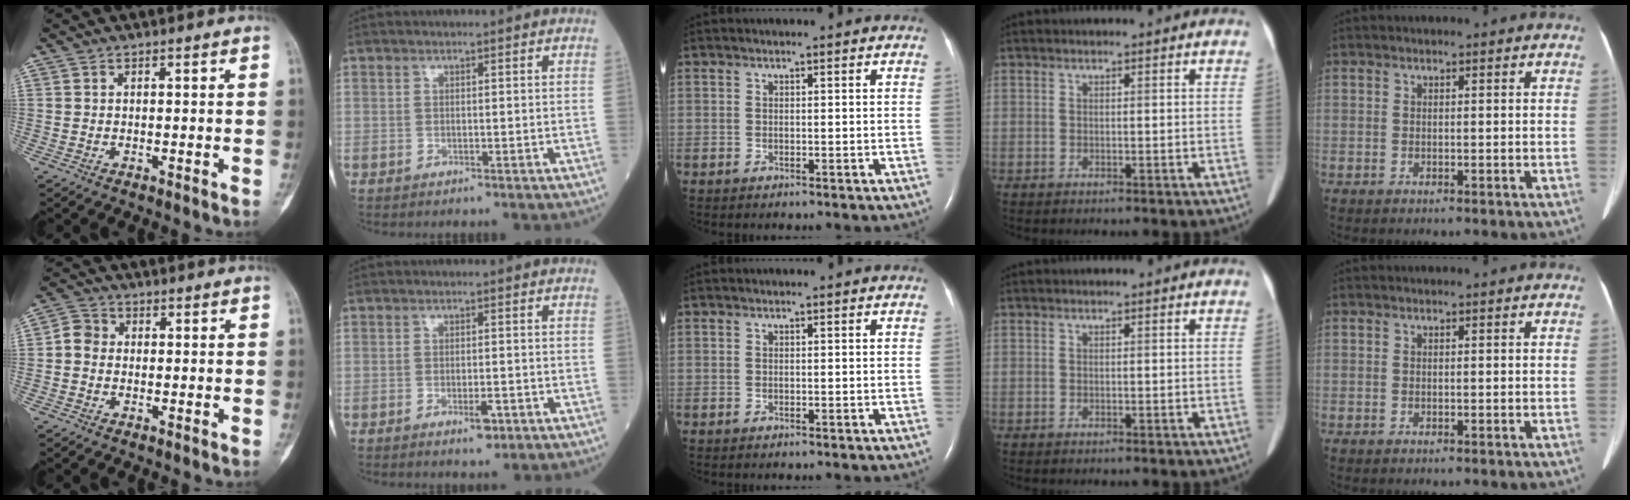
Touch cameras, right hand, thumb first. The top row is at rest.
{"thumb": {"total": 3.8, "force": [-0.4, 3.4, 1.6], "torque": [-0.018, 0.010, -0.016]}, "index": {"total": 2.6, "force": [-1.4, 0.8, 2.1], "torque": [-0.026, 0.001, -0.019]}}